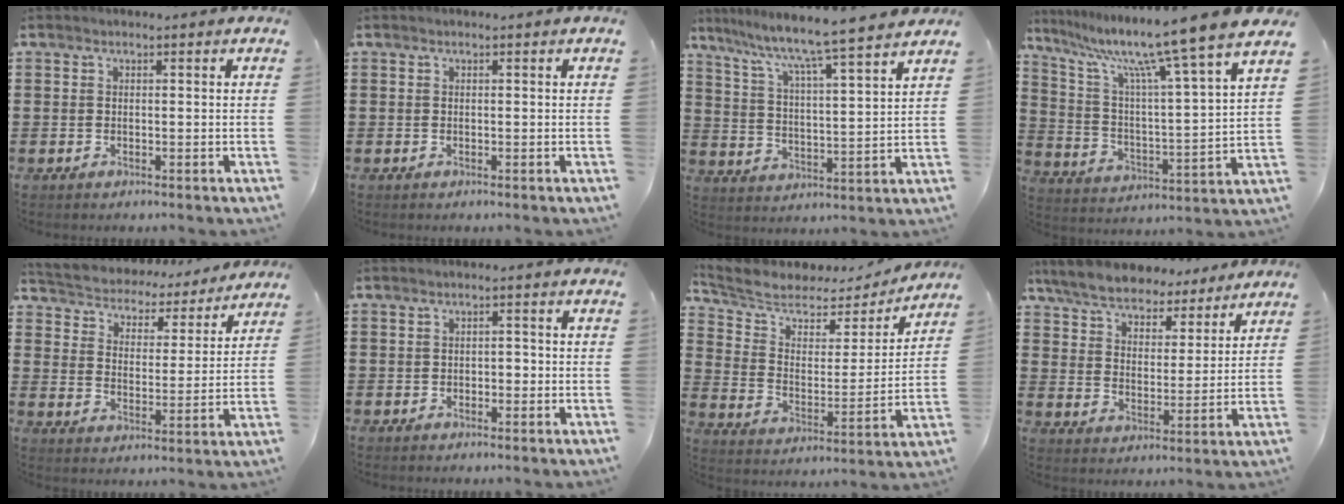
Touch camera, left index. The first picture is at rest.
{"total": 0.0}
{"total": 6.7, "force": [5.9, -1.0, 3.0], "torque": [-0.083, -0.051, 0.092]}
{"total": 11.2, "force": [9.2, -1.4, 6.2], "torque": [-0.149, -0.071, 0.140]}
{"total": 3.8, "force": [3.8, 0.5, -0.3], "torque": [-0.020, -0.033, 0.057]}
{"total": 1.3, "force": [-0.6, 0.8, 0.8], "torque": [-0.019, 0.002, -0.016]}
{"total": 6.2, "force": [4.9, 2.8, 2.5], "torque": [-0.079, -0.026, 0.083]}
{"total": 7.1, "force": [6.7, 1.8, 1.6], "torque": [-0.066, -0.030, 0.123]}